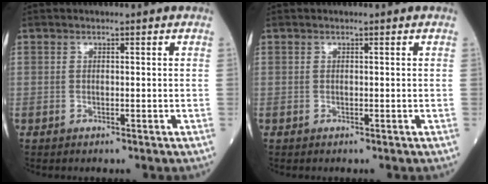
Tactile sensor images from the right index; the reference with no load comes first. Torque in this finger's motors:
{"motor_torque": [0.00, 0.00, 0.00, -0.01]}